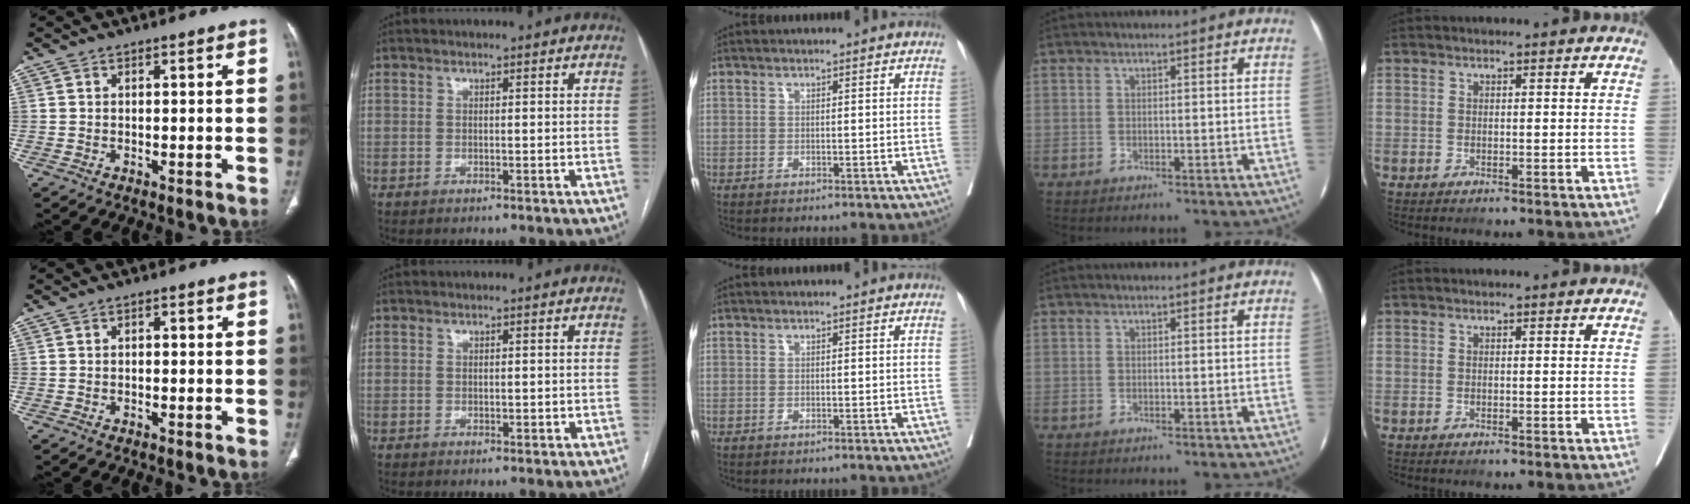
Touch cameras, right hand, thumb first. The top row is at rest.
{"thumb": {"total": 0.8, "force": [0.0, 0.5, 0.6], "torque": [-0.009, 0.004, -0.002]}, "index": {"total": 0.8, "force": [0.0, 0.6, 0.5], "torque": [-0.008, -0.001, 0.003]}}